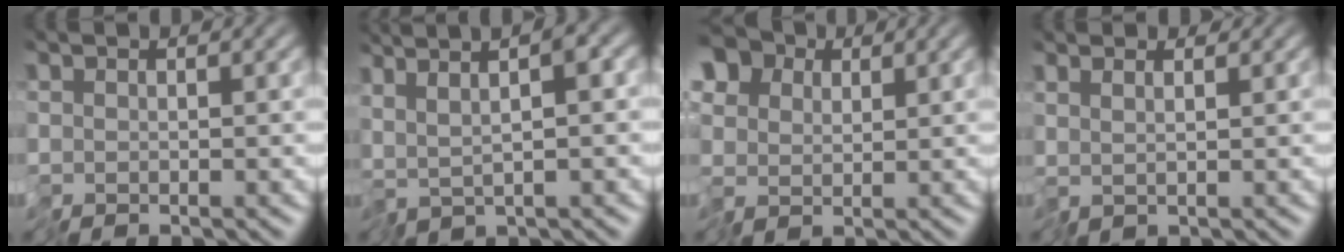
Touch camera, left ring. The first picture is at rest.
{"total": 5.6, "force": [2.1, 0.9, 5.2], "torque": [-0.094, 0.017, 0.042]}
{"total": 6.9, "force": [2.9, 5.3, 3.4], "torque": [-0.071, 0.028, 0.034]}
{"total": 1.2, "force": [1.1, -0.1, 0.5], "torque": [-0.013, 0.008, 0.024]}